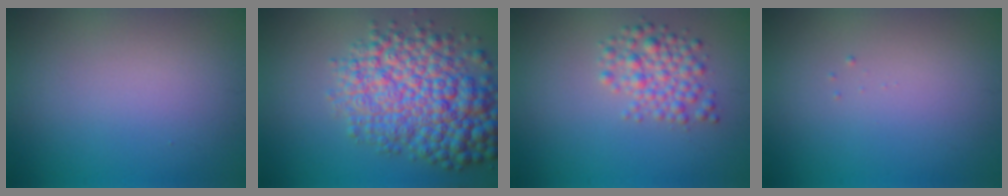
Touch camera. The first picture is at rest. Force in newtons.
{"total": 9.8, "press": 9.8, "slide": 0.3}
{"total": 3.1, "press": 3.1, "slide": 0.1}
{"total": 0.0}